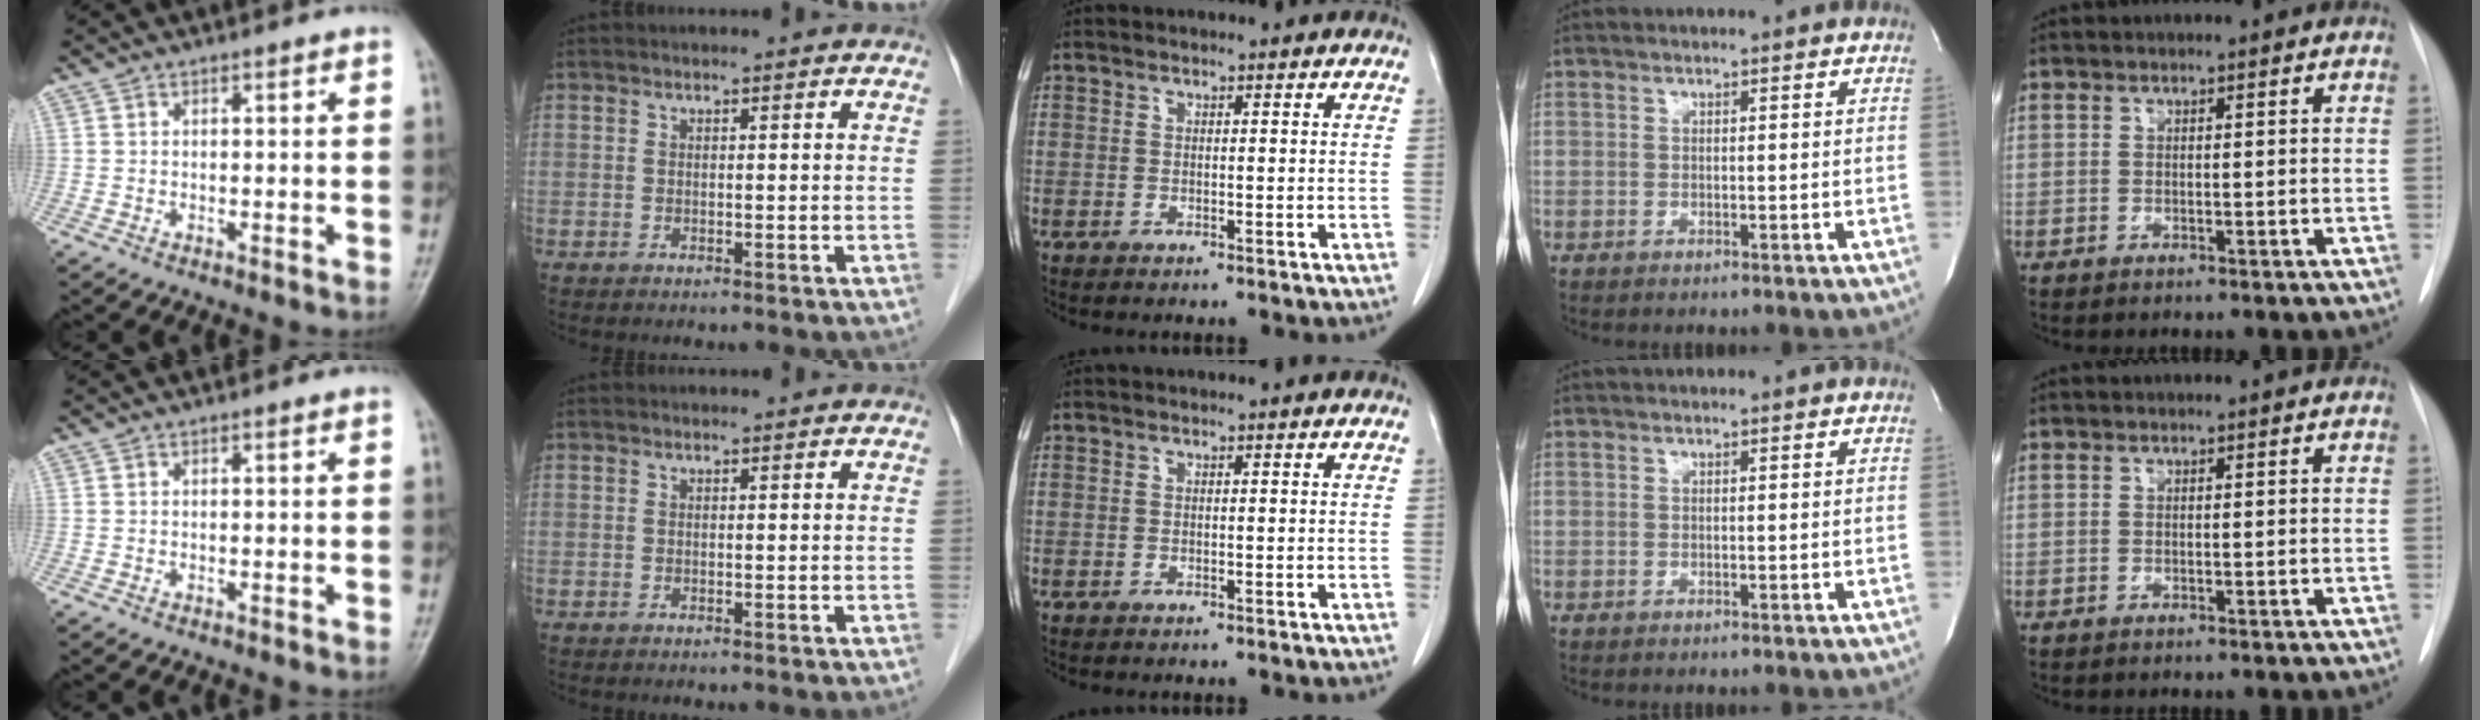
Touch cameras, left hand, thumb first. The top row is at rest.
{}